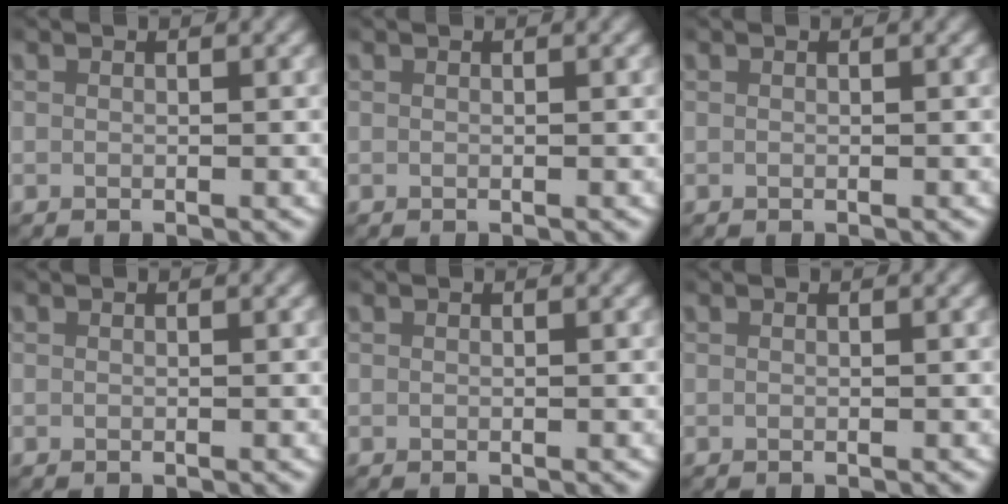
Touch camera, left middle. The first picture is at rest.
{"total": 0.0}
{"total": 0.0}
{"total": 0.0}
{"total": 0.0}
{"total": 0.0}